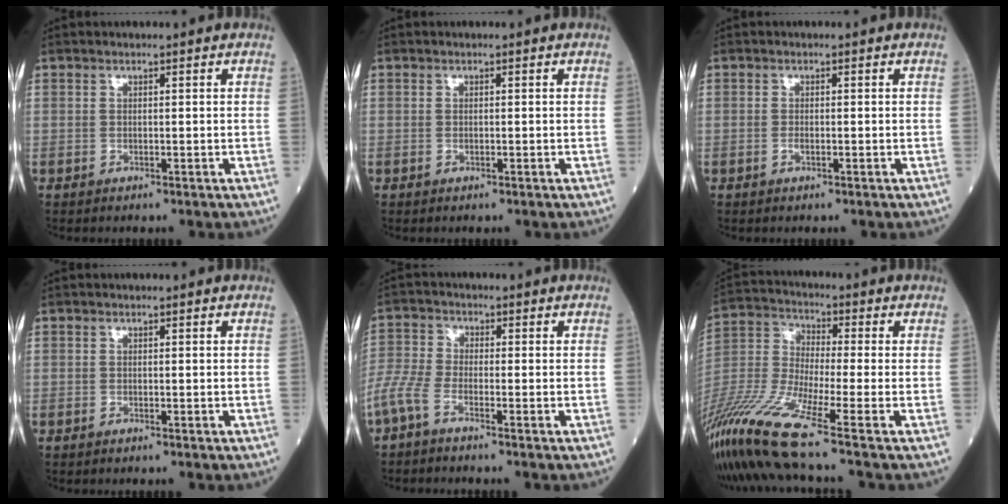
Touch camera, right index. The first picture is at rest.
{"total": 0.0}
{"total": 0.7, "force": [-0.2, 0.1, 0.6], "torque": [-0.015, 0.000, -0.005]}
{"total": 0.0}
{"total": 4.6, "force": [-3.2, 0.9, 3.1], "torque": [-0.086, -0.002, -0.075]}
{"total": 15.6, "force": [-10.9, -1.4, 11.0], "torque": [-0.240, -0.027, -0.212]}